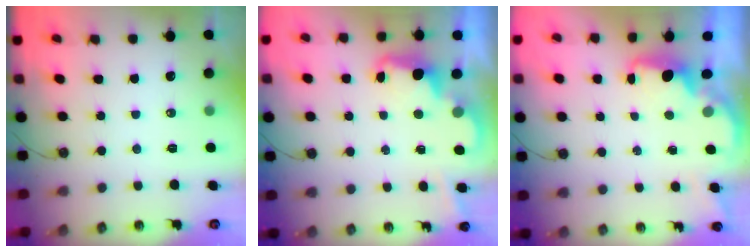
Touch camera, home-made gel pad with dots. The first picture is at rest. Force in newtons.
{"total": 2.4, "press": 2.3, "slide": 0.5}
{"total": 2.1, "press": 2.0, "slide": 0.7}